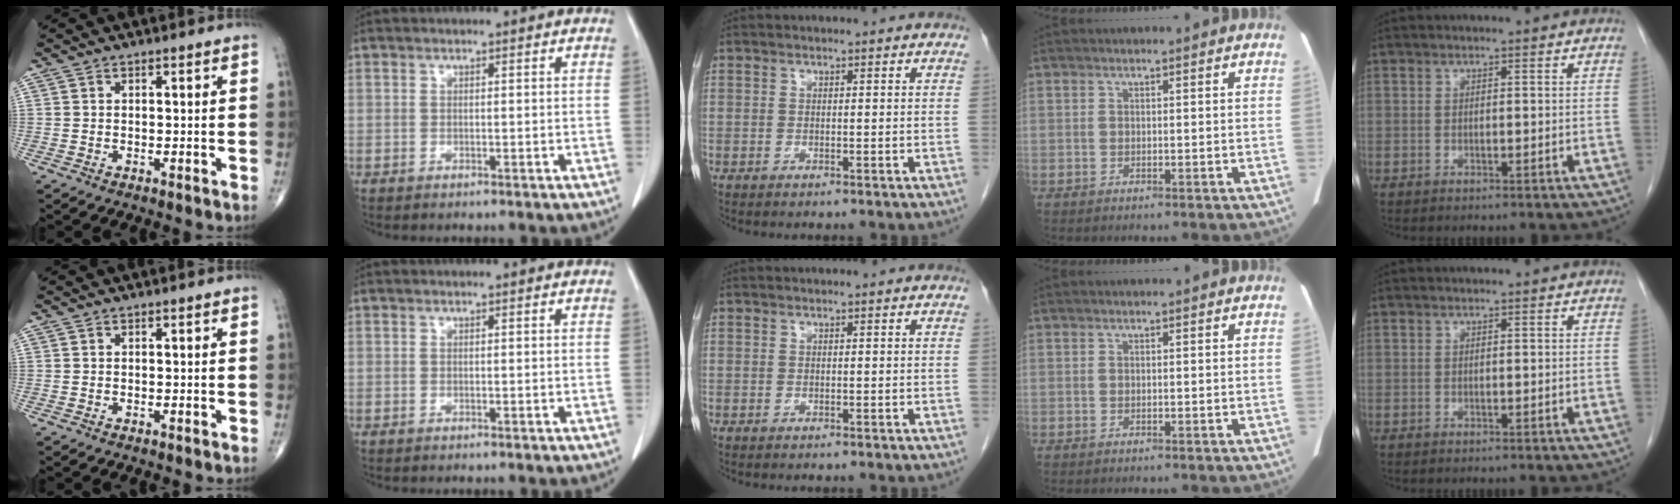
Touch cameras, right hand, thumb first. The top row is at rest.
{}